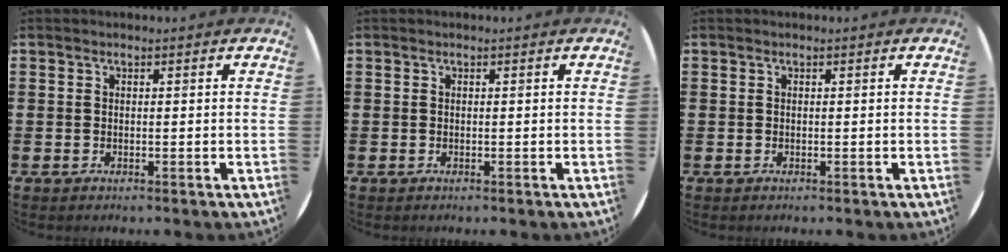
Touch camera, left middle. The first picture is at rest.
{"total": 0.0}
{"total": 0.0}